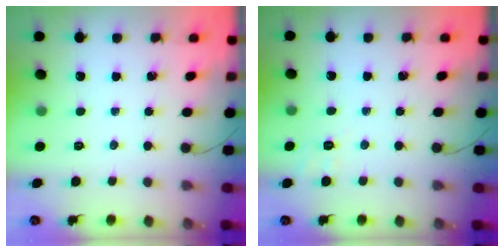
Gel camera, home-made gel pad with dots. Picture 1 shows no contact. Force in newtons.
{"total": 2.9, "press": 2.3, "slide": 1.9}